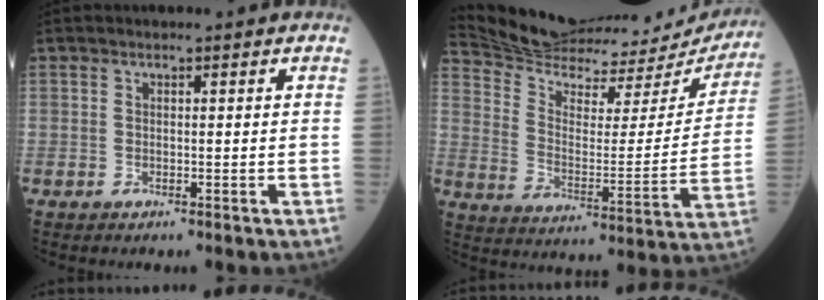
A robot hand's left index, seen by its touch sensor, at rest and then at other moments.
{"total": 26.4, "force": [25.2, 5.0, 5.9], "torque": [-0.108, -0.062, 0.341]}